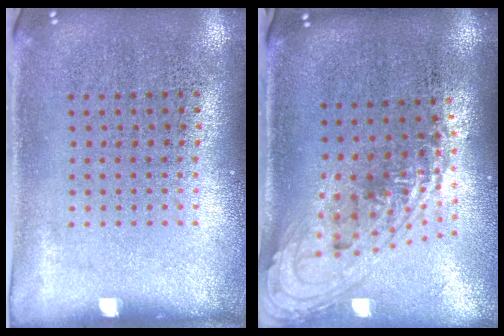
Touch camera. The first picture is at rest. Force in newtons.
{"total": 1.9, "press": 1.4, "slide": 1.3}